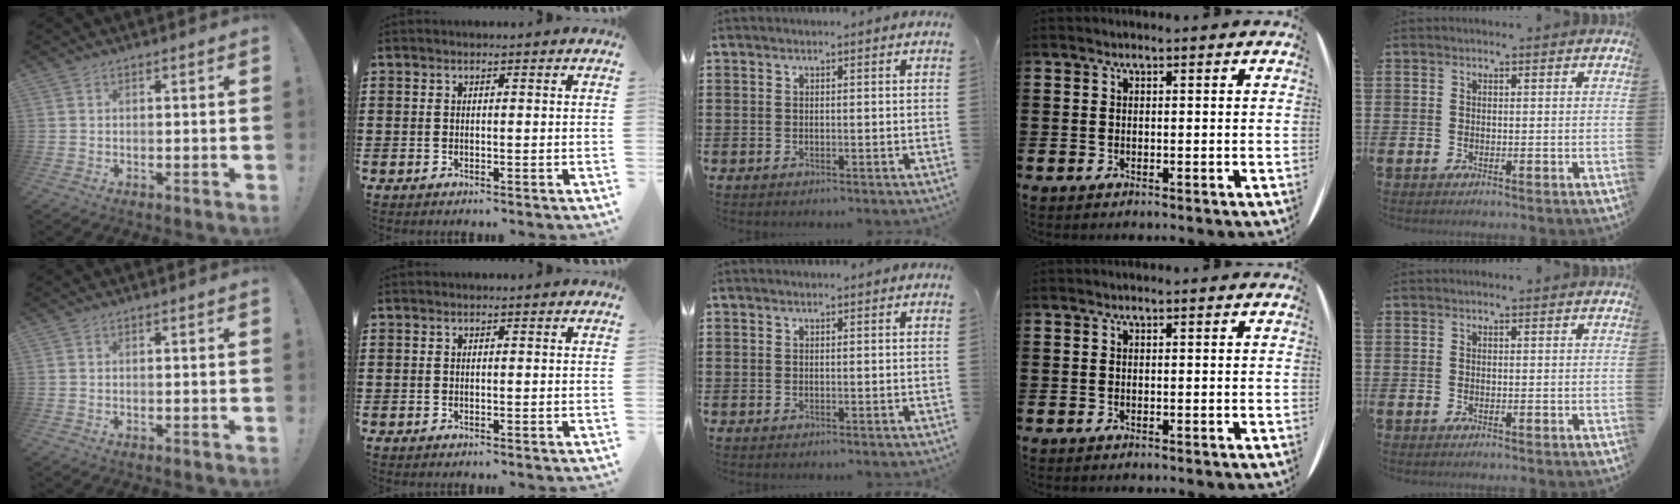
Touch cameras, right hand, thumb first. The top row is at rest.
{}